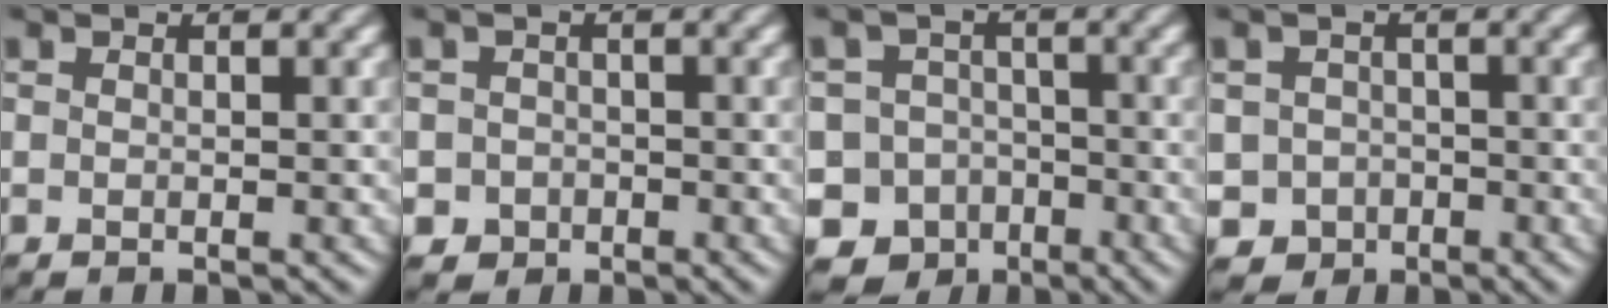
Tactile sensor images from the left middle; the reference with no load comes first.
{"total": 2.2, "force": [-1.3, 1.8, 0.0], "torque": [0.017, 0.004, -0.021]}
{"total": 10.6, "force": [-7.1, 7.6, 1.7], "torque": [-0.017, -0.022, -0.122]}
{"total": 3.7, "force": [-1.8, 3.2, 0.6], "torque": [0.006, -0.001, -0.032]}